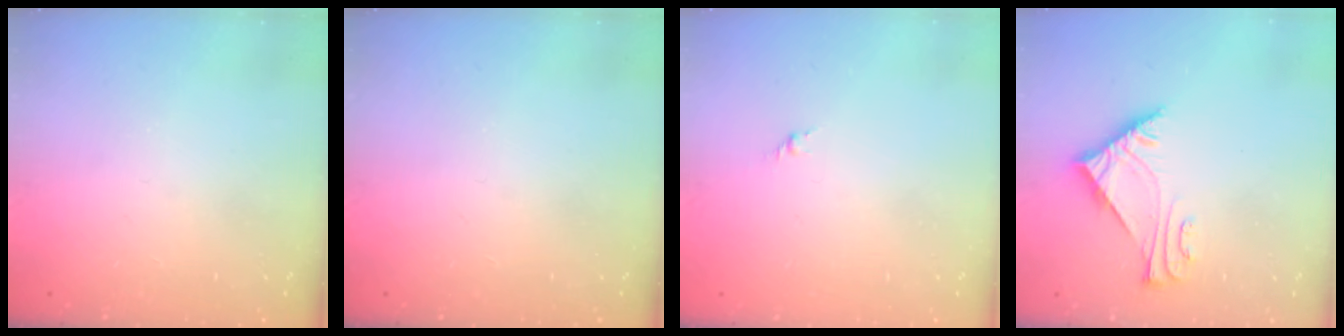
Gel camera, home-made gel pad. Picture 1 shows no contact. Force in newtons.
{"total": 0.0}
{"total": 1.6, "press": 1.5, "slide": 0.6}
{"total": 6.0, "press": 5.9, "slide": 1.2}